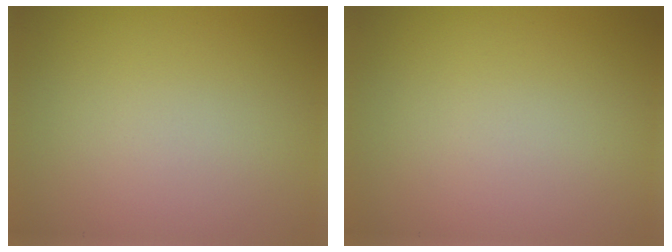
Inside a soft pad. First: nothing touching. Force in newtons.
{"total": 0.0}